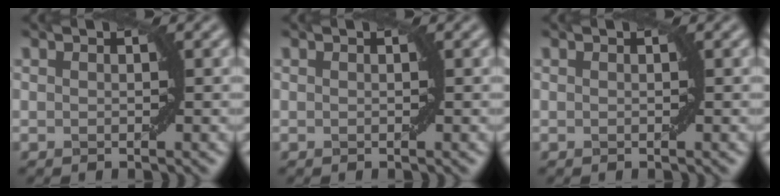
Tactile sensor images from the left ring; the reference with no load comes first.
{"total": 0.0}
{"total": 0.0}